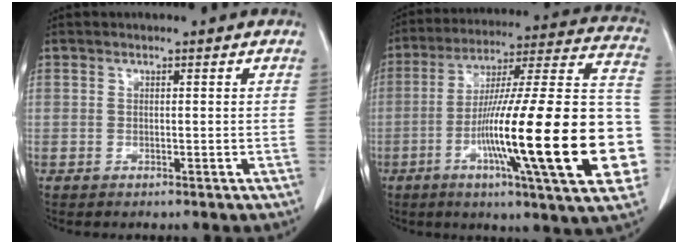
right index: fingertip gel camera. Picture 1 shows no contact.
{"total": 30.3, "force": [-7.3, 2.4, 29.3], "torque": [-0.383, -0.007, -0.127]}